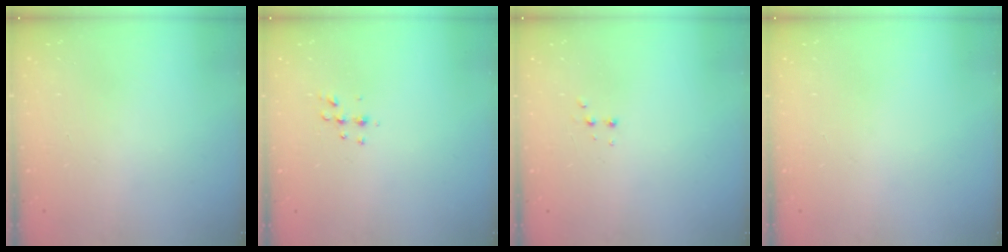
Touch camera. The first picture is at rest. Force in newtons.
{"total": 4.9, "press": 4.8, "slide": 1.0}
{"total": 2.9, "press": 2.7, "slide": 1.0}
{"total": 0.0}